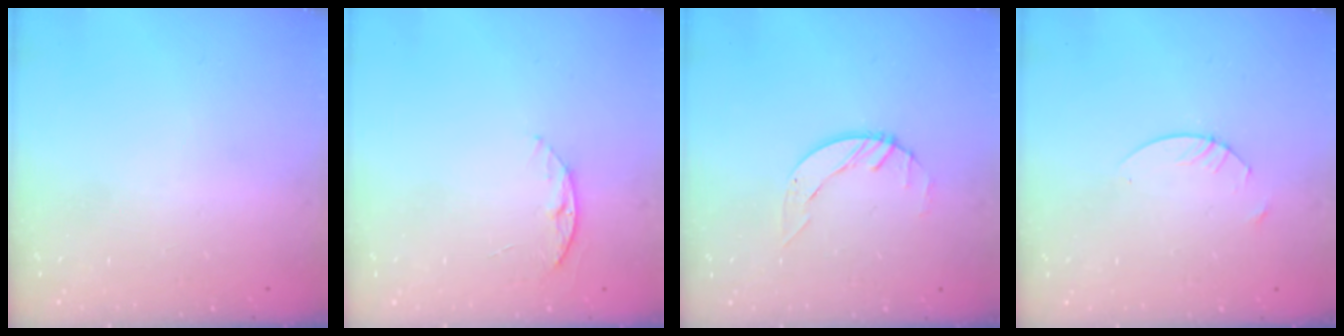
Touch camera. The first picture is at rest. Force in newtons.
{"total": 6.4, "press": 6.3, "slide": 0.7}
{"total": 2.9, "press": 2.8, "slide": 0.3}
{"total": 2.4, "press": 2.4, "slide": 0.1}